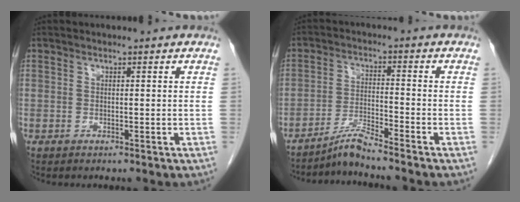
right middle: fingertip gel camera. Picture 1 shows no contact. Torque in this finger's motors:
{"motor_torque": [0.38, -0.83, -0.04, 0.02]}